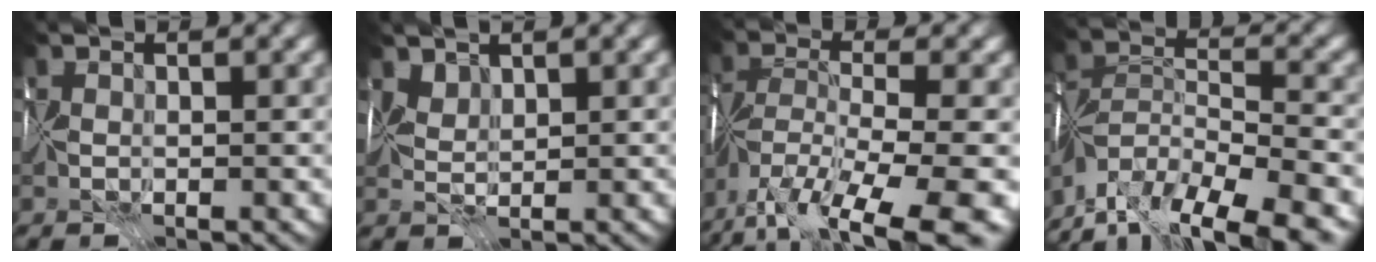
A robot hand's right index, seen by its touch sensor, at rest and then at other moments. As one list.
[{"total": 2.0, "force": [1.7, 0.9, 0.5], "torque": [-0.018, 0.003, 0.035]}, {"total": 14.3, "force": [-9.9, 4.4, 9.3], "torque": [-0.194, -0.025, -0.156]}, {"total": 15.2, "force": [-12.4, 5.3, 7.0], "torque": [-0.116, 0.001, -0.179]}]